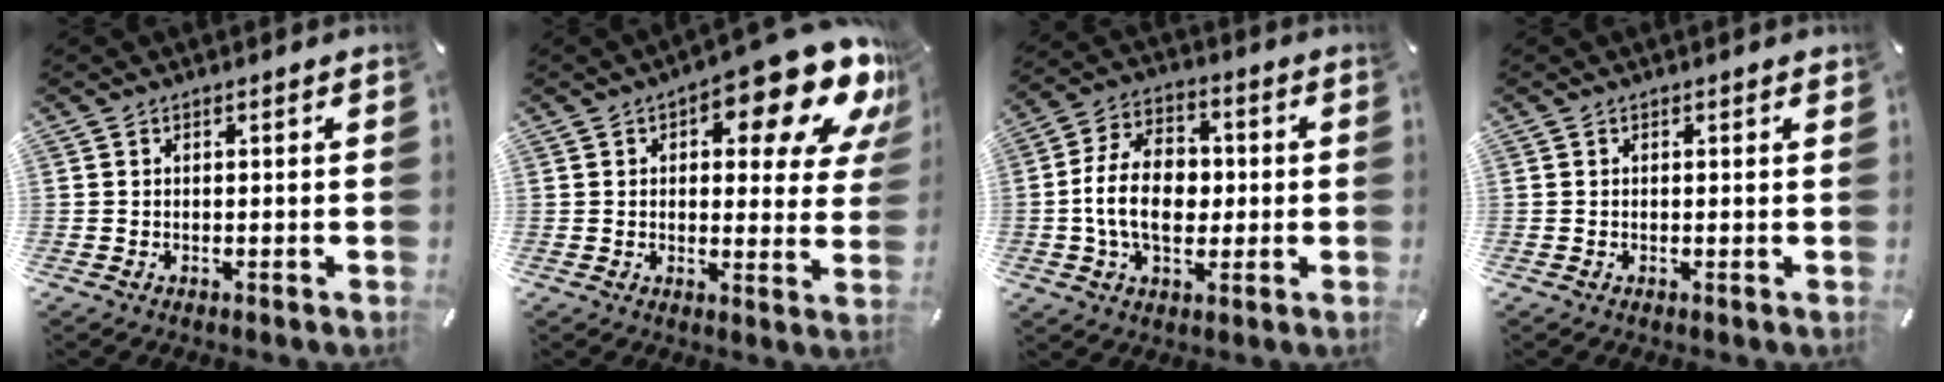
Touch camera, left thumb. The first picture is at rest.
{"total": 17.6, "force": [9.8, 6.9, 12.9], "torque": [-0.165, -0.065, 0.158]}
{"total": 13.0, "force": [-1.2, 9.2, 9.1], "torque": [-0.186, 0.011, -0.022]}
{"total": 0.0}